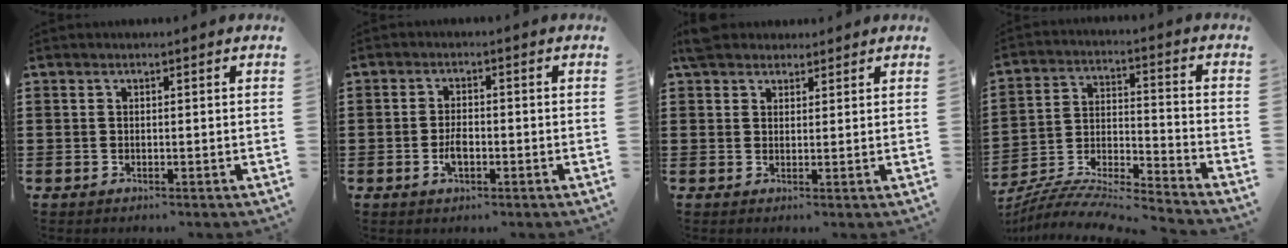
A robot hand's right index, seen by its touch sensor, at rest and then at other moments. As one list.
[{"total": 2.8, "force": [-0.9, 1.3, 2.4], "torque": [-0.052, -0.002, -0.017]}, {"total": 2.8, "force": [2.3, 1.5, 0.7], "torque": [-0.022, 0.008, 0.044]}, {"total": 7.4, "force": [-7.0, 0.3, 2.2], "torque": [-0.046, -0.011, -0.144]}]